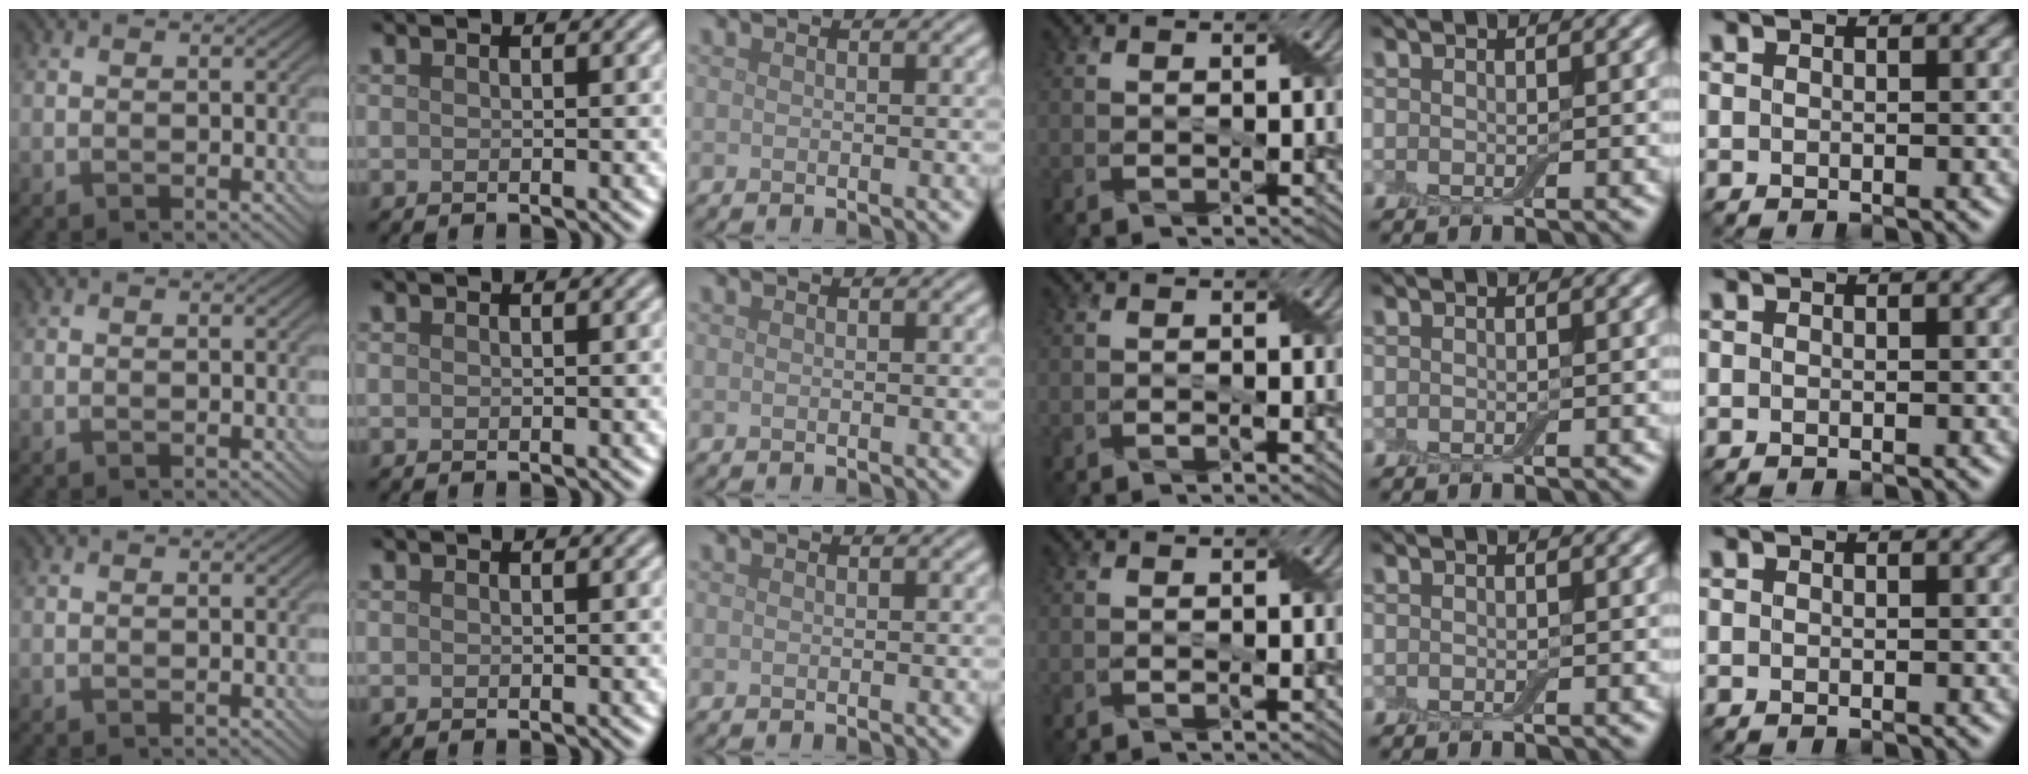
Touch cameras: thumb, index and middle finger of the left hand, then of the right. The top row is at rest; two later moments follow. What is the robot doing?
{"motion": "fold", "object": "cloth"}